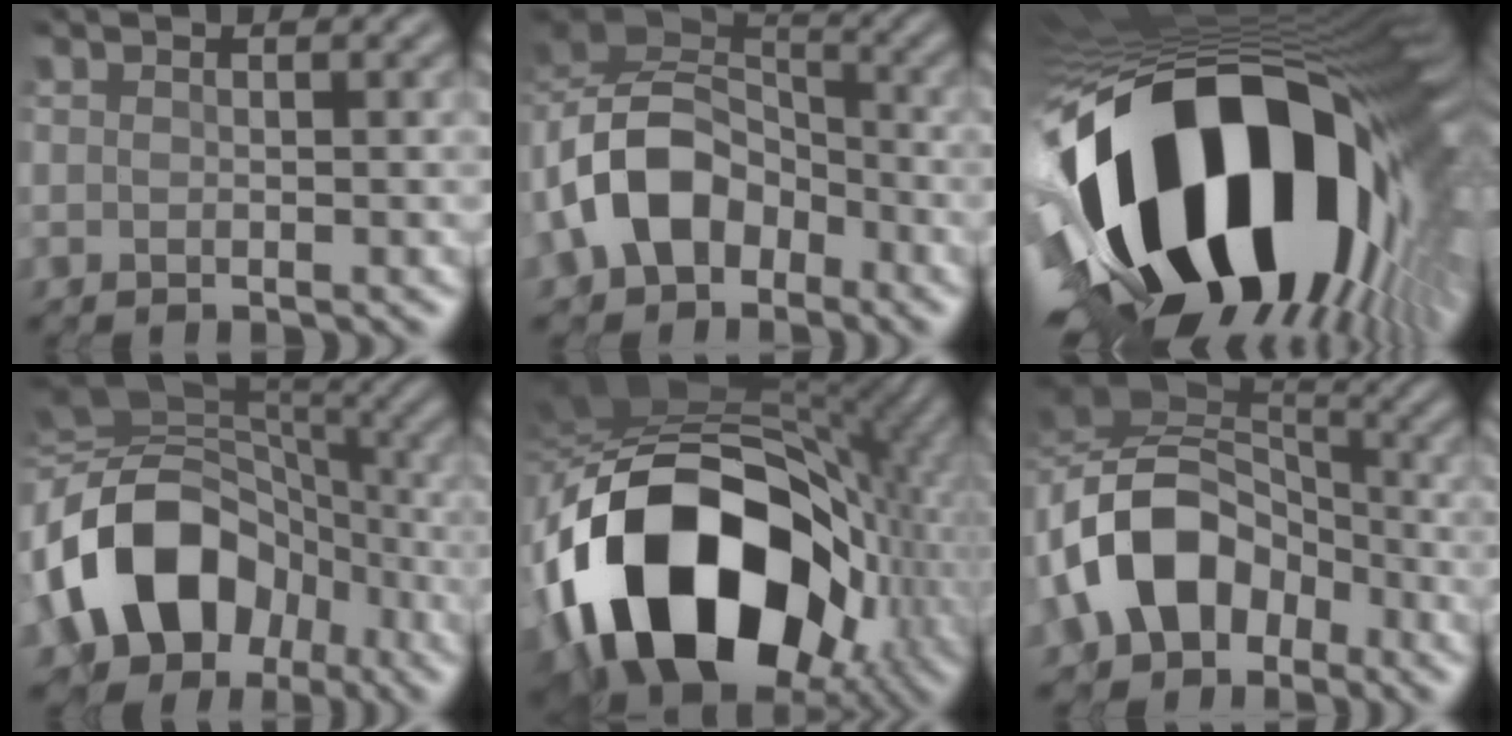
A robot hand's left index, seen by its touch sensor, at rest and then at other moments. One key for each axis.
{"total": 10.1, "fx": -4.1, "fy": 7.1, "fz": 5.9, "tx": -0.128, "ty": 0.004, "tz": -0.086}
{"total": 21.2, "fx": -4.0, "fy": 11.8, "fz": 17.2, "tx": -0.314, "ty": -0.064, "tz": -0.043}
{"total": 15.2, "fx": -4.6, "fy": 11.5, "fz": 8.9, "tx": -0.185, "ty": -0.008, "tz": -0.083}
{"total": 19.1, "fx": -5.0, "fy": 12.6, "fz": 13.4, "tx": -0.256, "ty": -0.010, "tz": -0.080}
{"total": 11.7, "fx": -4.1, "fy": 8.6, "fz": 6.8, "tx": -0.150, "ty": 0.001, "tz": -0.081}